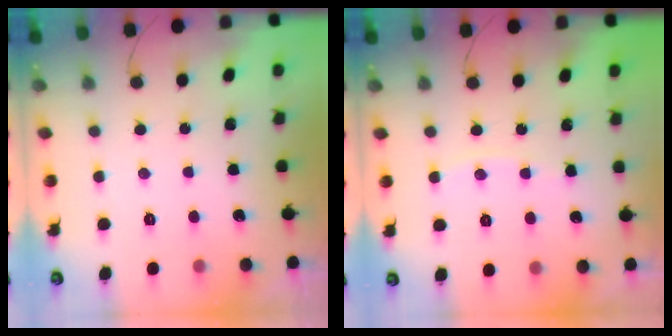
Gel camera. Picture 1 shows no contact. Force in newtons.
{"total": 3.2, "press": 3.2, "slide": 0.4}